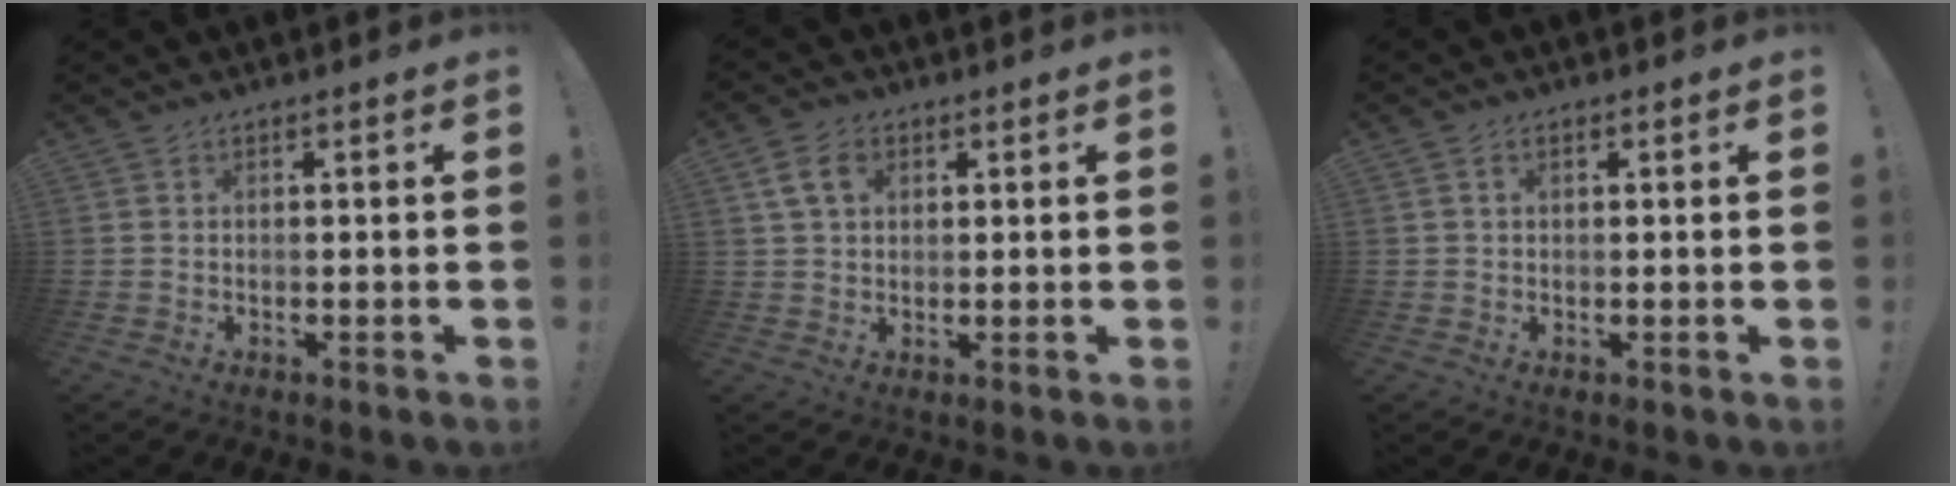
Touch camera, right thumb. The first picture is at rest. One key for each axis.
{"total": 7.2, "fx": 2.8, "fy": 4.7, "fz": 4.6, "tx": -0.073, "ty": 0.002, "tz": 0.055}
{"total": 1.3, "fx": 0.5, "fy": 0.9, "fz": 0.9, "tx": -0.013, "ty": 0.003, "tz": 0.007}